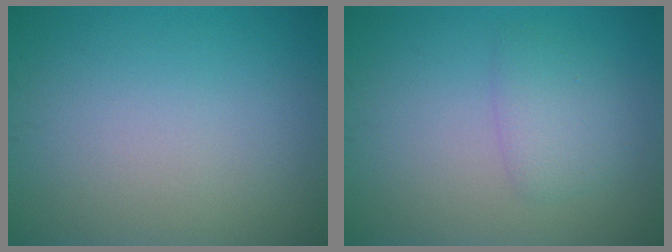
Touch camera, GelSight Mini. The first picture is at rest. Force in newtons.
{"total": 2.3, "press": 2.3, "slide": 0.1}